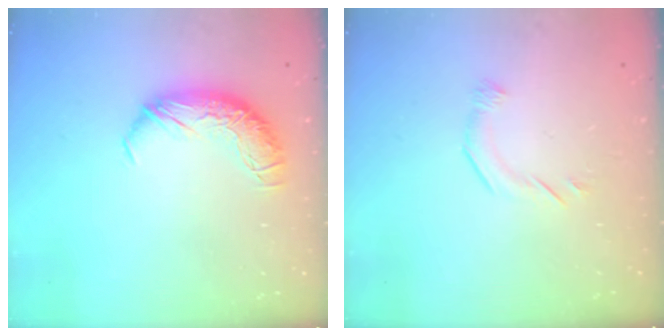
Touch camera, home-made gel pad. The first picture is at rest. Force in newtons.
{"total": 5.7, "press": 5.6, "slide": 1.0}